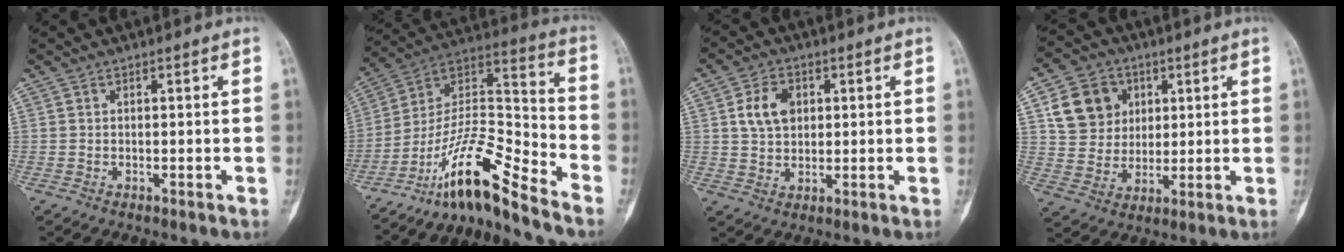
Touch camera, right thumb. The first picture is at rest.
{"total": 15.0, "force": [-12.0, 2.0, 8.7], "torque": [-0.162, 0.111, -0.220]}
{"total": 6.9, "force": [1.8, 5.0, 4.4], "torque": [-0.065, -0.002, 0.031]}
{"total": 11.6, "force": [3.9, 9.9, 4.6], "torque": [-0.054, -0.004, 0.073]}